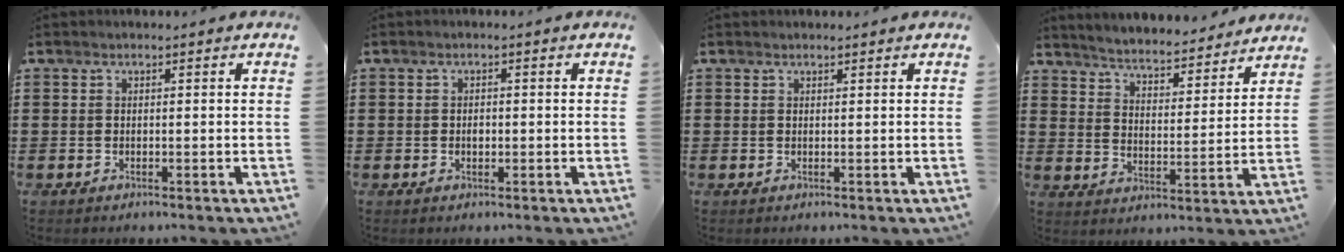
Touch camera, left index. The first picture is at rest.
{"total": 1.1, "force": [0.0, 0.6, 0.9], "torque": [-0.020, 0.003, -0.001]}
{"total": 0.5, "force": [0.5, 0.1, 0.0], "torque": [-0.002, 0.001, 0.010]}
{"total": 4.4, "force": [4.3, -0.3, 0.3], "torque": [-0.030, -0.039, 0.069]}